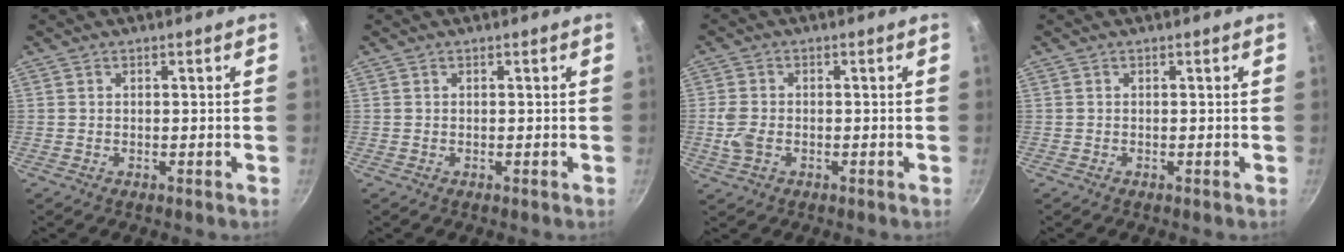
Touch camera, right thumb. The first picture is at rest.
{"total": 0.0}
{"total": 4.7, "force": [-1.0, 3.3, 3.2], "torque": [-0.069, 0.003, -0.021]}
{"total": 0.0}